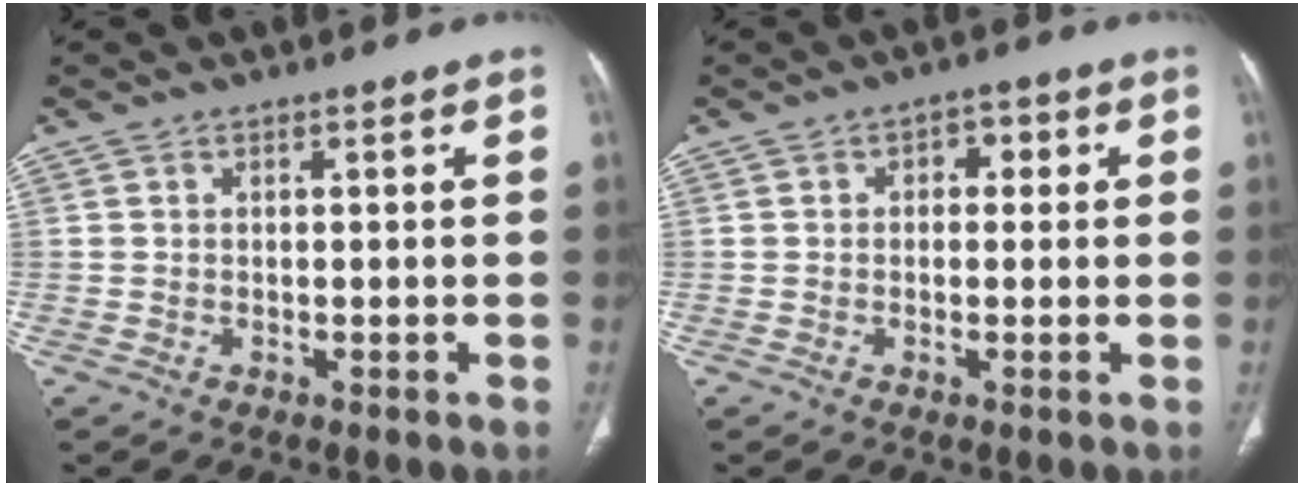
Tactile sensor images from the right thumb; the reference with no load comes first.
{"total": 3.5, "force": [0.8, 2.4, 2.4], "torque": [-0.010, 0.006, 0.004]}